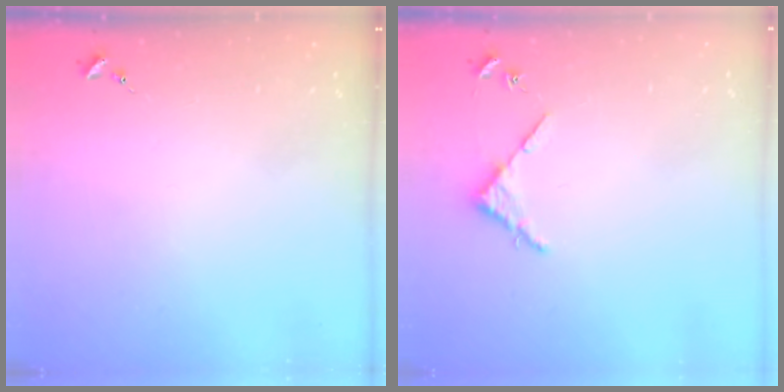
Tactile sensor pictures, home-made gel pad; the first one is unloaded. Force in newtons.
{"total": 3.4, "press": 3.4, "slide": 0.4}